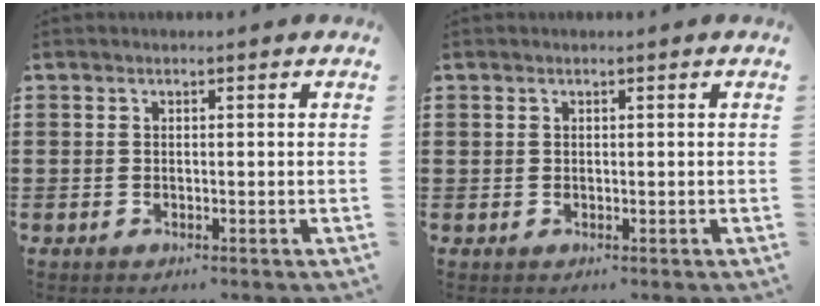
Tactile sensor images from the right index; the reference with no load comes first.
{"total": 0.0}